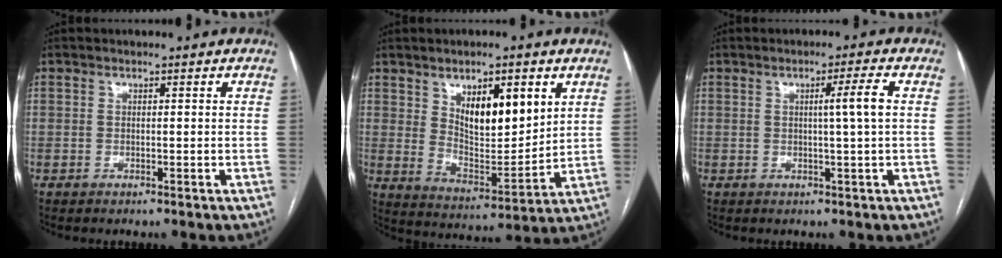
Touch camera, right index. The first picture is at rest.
{"total": 11.7, "force": [5.1, 4.2, 9.6], "torque": [-0.156, -0.006, 0.096]}
{"total": 3.7, "force": [0.4, -1.0, 3.6], "torque": [-0.058, 0.001, 0.007]}